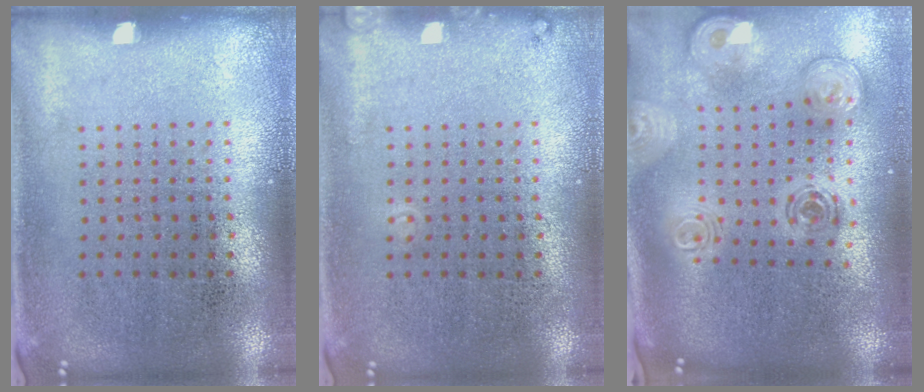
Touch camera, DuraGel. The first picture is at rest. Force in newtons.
{"total": 0.7, "press": 0.7, "slide": 0.1}
{"total": 2.5, "press": 1.9, "slide": 1.6}